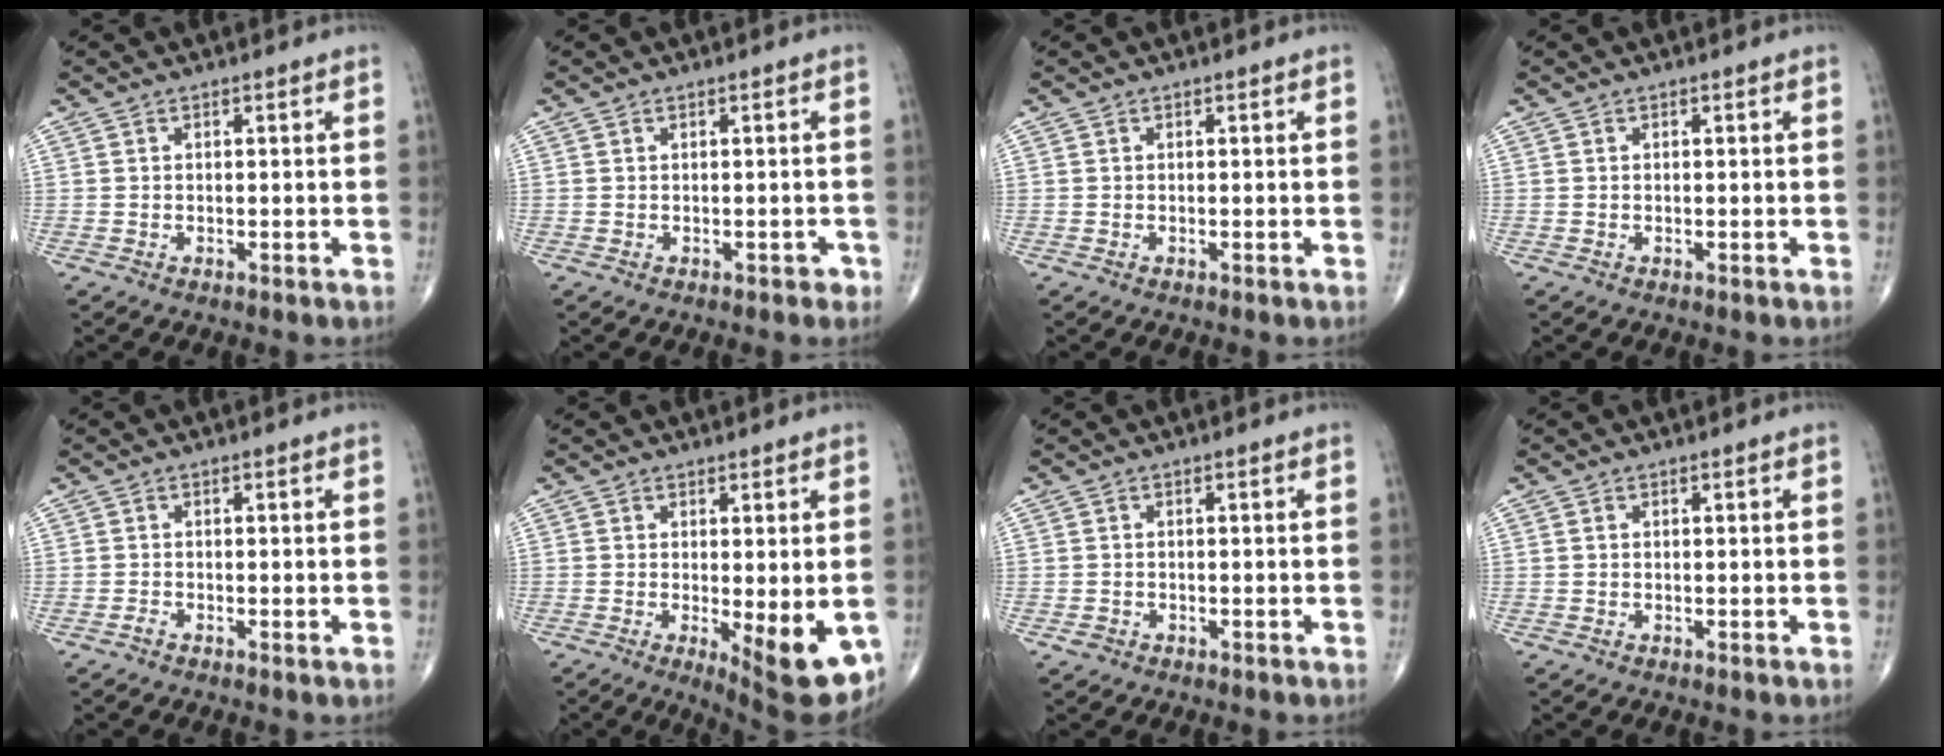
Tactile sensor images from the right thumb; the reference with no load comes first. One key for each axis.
{"total": 1.1, "fx": -0.4, "fy": 0.8, "fz": 0.7, "tx": -0.004, "ty": 0.003, "tz": -0.003}
{"total": 0.0}
{"total": 0.0}
{"total": 0.7, "fx": -0.4, "fy": 0.2, "fz": 0.6, "tx": -0.014, "ty": -0.002, "tz": -0.011}
{"total": 11.5, "fx": -2.8, "fy": 3.7, "fz": 10.5, "tx": -0.130, "ty": -0.024, "tz": -0.027}
{"total": 1.1, "fx": -0.5, "fy": 1.0, "fz": 0.3, "tx": -0.005, "ty": 0.006, "tz": -0.008}
{"total": 0.0}